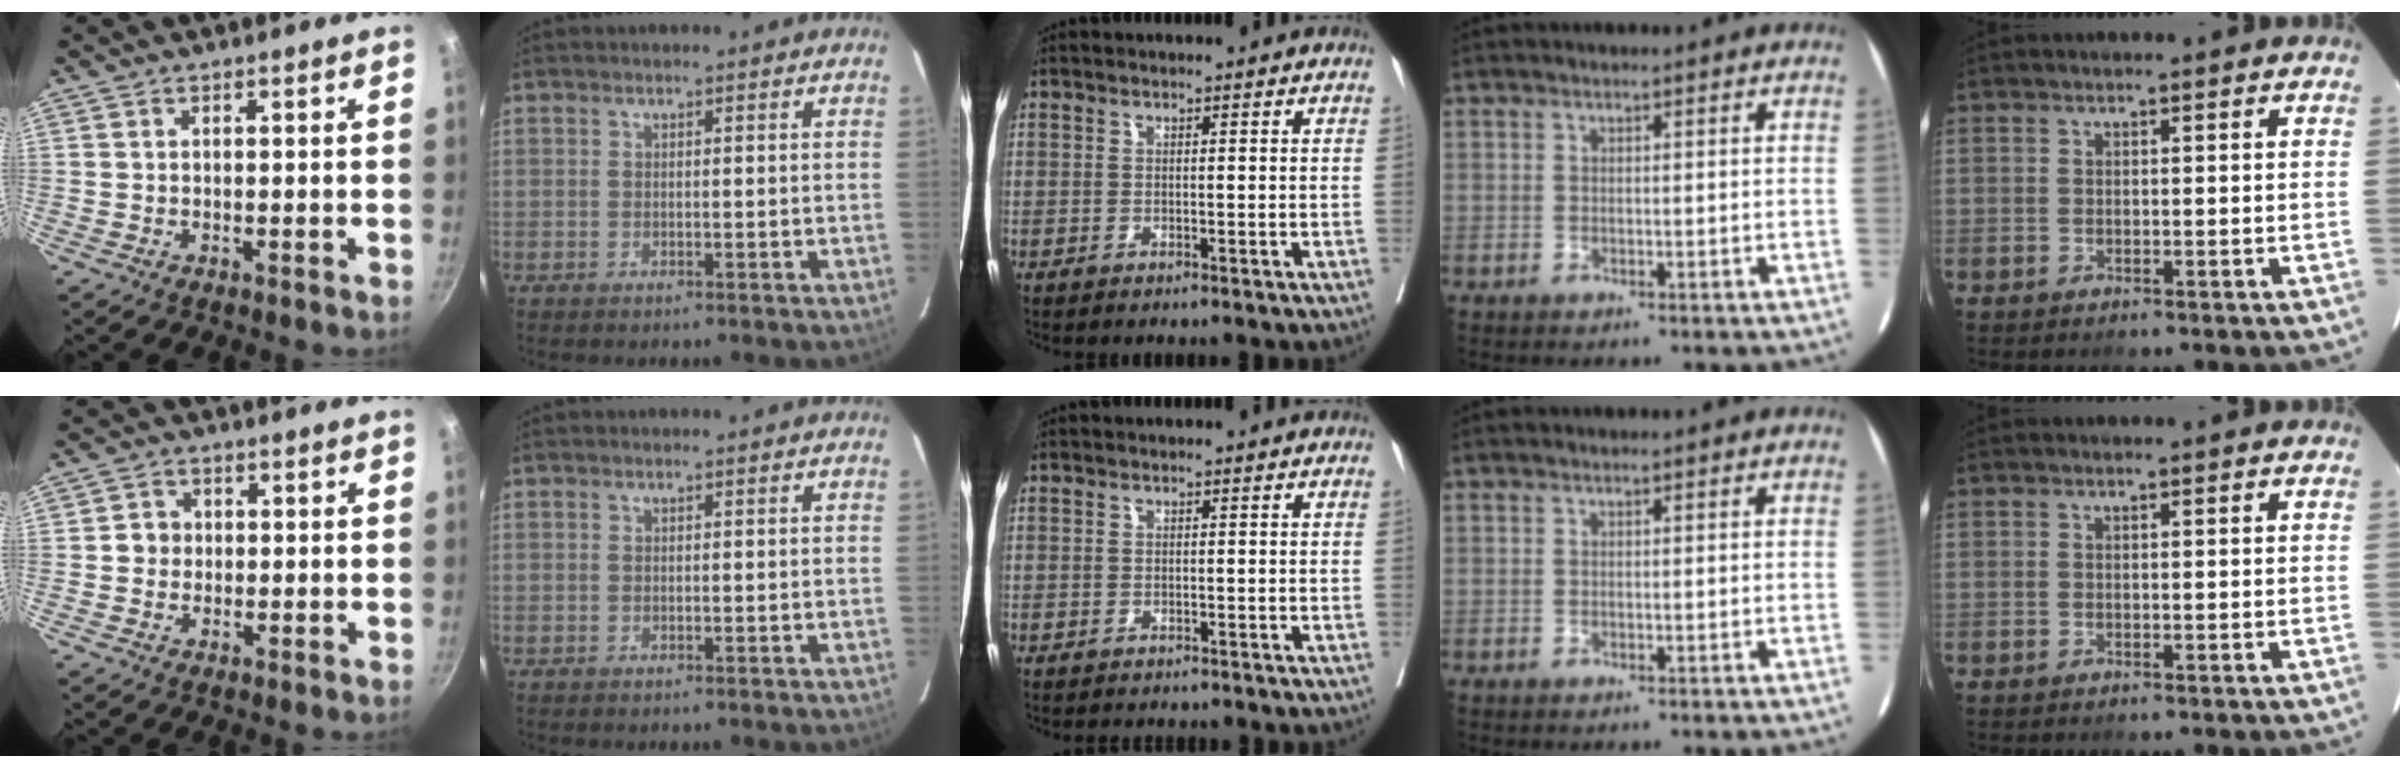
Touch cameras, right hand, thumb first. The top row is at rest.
{"thumb": {"total": 3.2, "force": [0.0, 3.0, 1.1], "torque": [0.001, 0.007, -0.005]}, "middle": {"total": 1.9, "force": [-1.7, 0.7, 0.3], "torque": [-0.008, -0.004, -0.024]}}